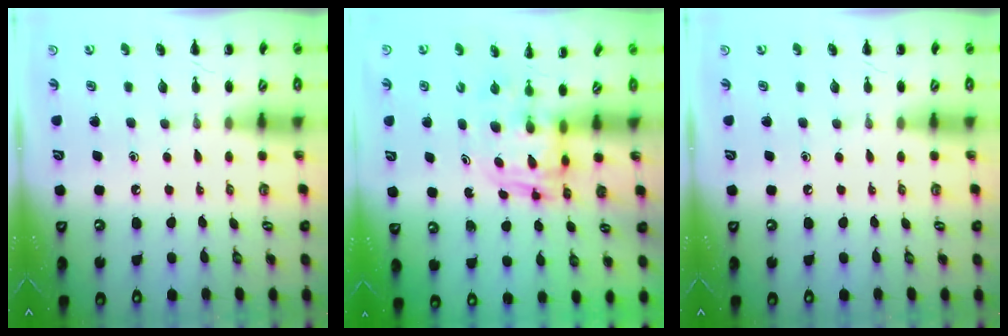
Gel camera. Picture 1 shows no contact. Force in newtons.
{"total": 2.8, "press": 2.8, "slide": 0.2}
{"total": 0.0}